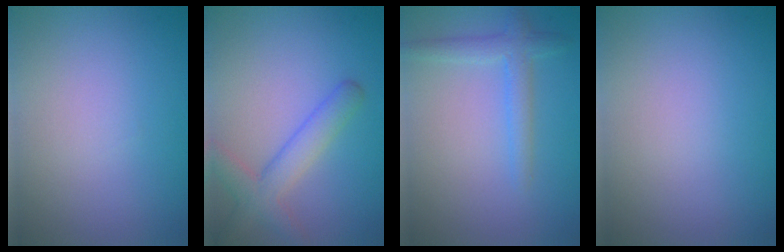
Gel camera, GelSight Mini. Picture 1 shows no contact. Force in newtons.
{"total": 3.8, "press": 3.8, "slide": 0.3}
{"total": 2.4, "press": 2.4, "slide": 0.1}
{"total": 0.0}